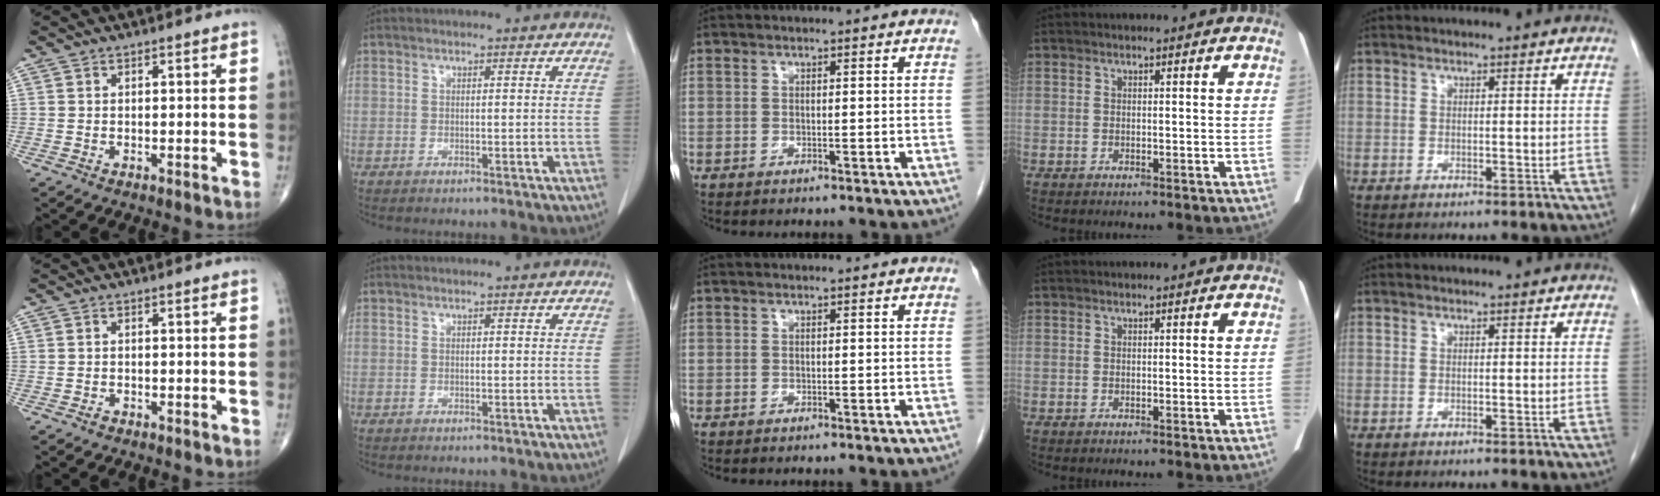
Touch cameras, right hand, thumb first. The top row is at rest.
{"thumb": {"total": 0.8, "force": [-0.6, 0.5, 0.3], "torque": [-0.004, 0.002, -0.013]}}